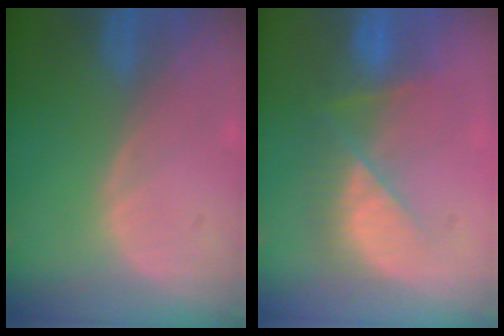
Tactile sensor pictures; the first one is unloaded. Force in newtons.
{"total": 7.7, "press": 7.1, "slide": 3.1}